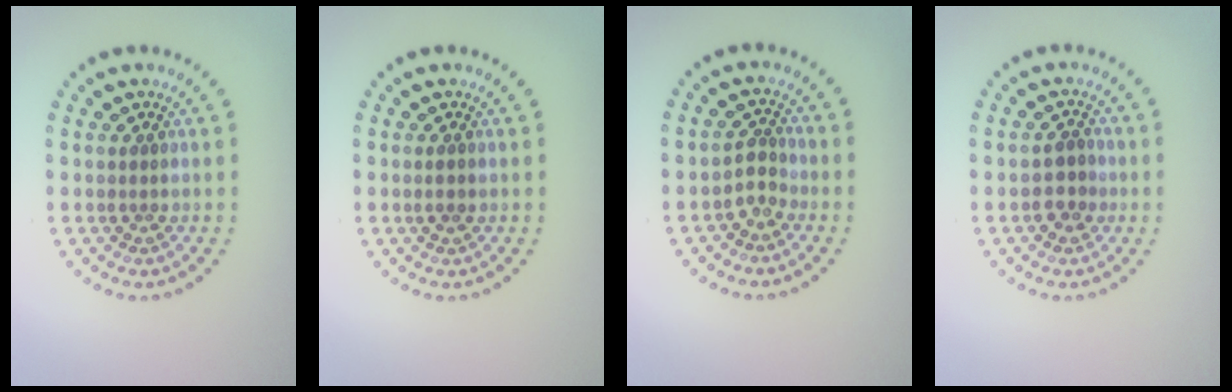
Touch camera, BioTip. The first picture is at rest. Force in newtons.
{"total": 1.0, "press": 0.9, "slide": 0.4}
{"total": 1.9, "press": 1.4, "slide": 1.2}
{"total": 2.1, "press": 2.1, "slide": 0.5}